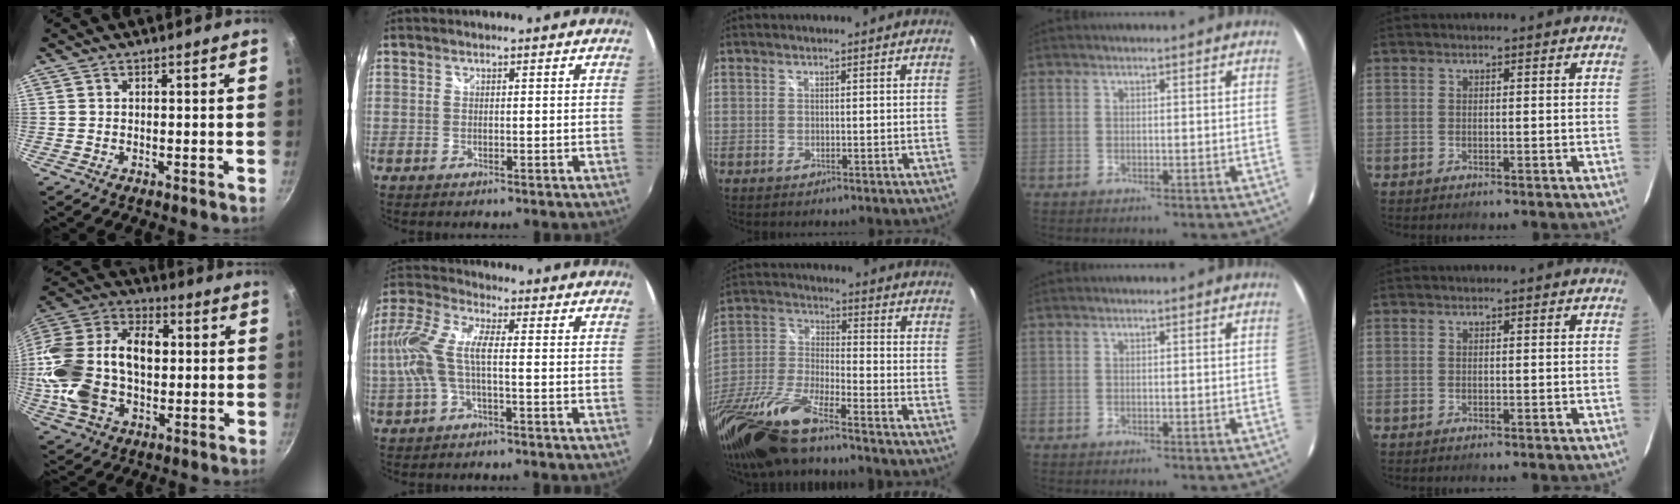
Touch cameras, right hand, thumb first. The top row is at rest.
{"thumb": {"total": 24.4, "force": [-0.1, 16.1, 18.3], "torque": [-0.337, 0.043, -0.007]}, "index": {"total": 10.9, "force": [-1.3, 3.5, 10.3], "torque": [-0.213, 0.003, -0.027]}, "middle": {"total": 18.4, "force": [-14.0, 2.6, 11.6], "torque": [-0.248, -0.041, -0.277]}}